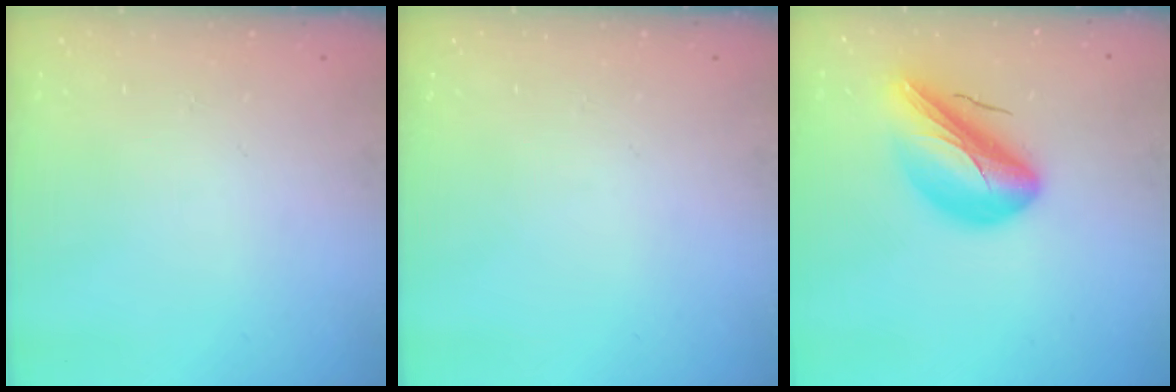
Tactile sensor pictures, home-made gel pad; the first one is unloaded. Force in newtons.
{"total": 0.0}
{"total": 14.0, "press": 13.5, "slide": 3.6}